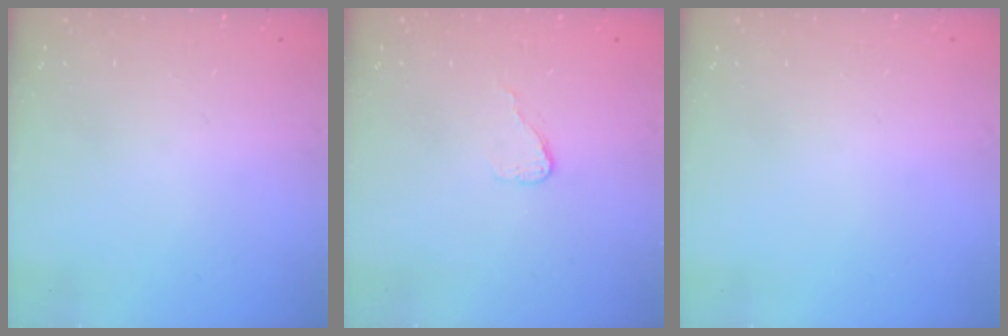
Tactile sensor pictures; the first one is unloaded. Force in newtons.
{"total": 4.4, "press": 4.4, "slide": 0.3}
{"total": 0.0}